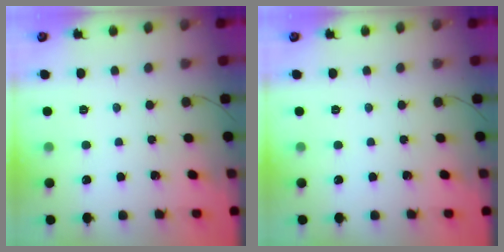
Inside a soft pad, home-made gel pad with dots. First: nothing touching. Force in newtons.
{"total": 0.0}